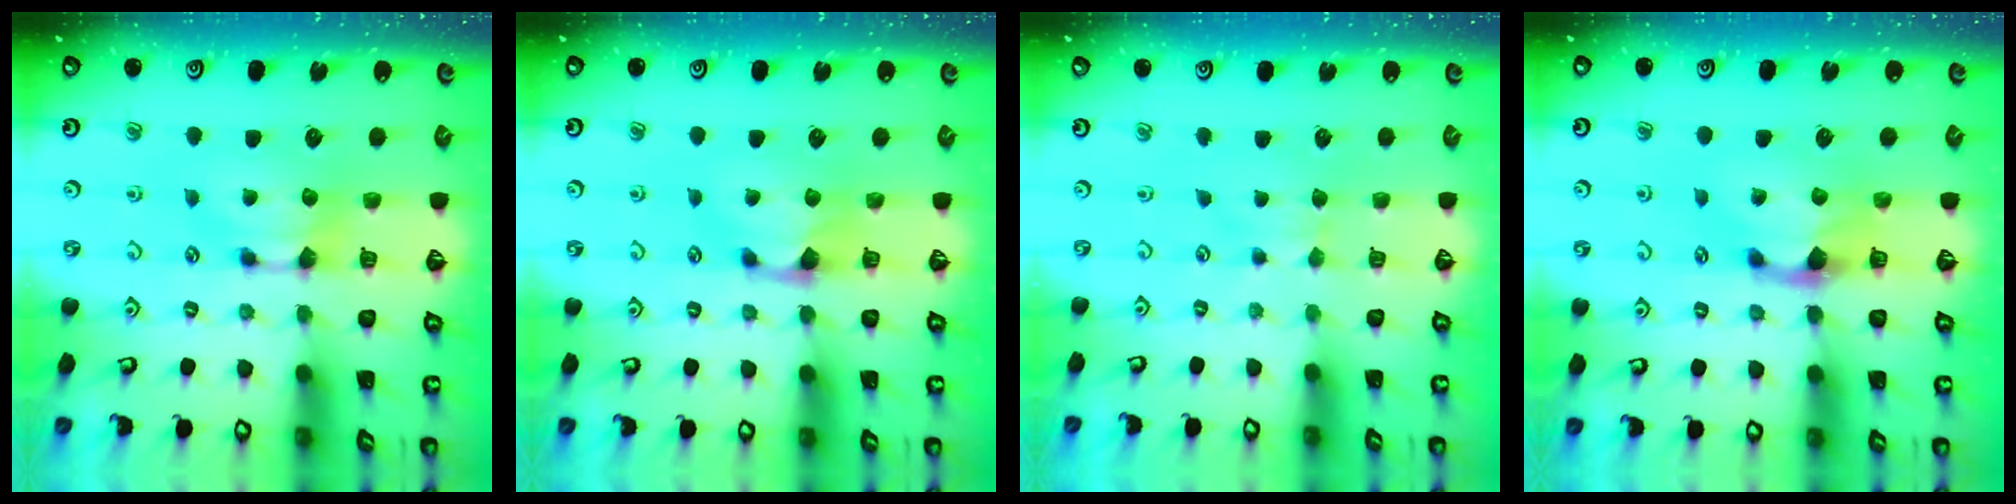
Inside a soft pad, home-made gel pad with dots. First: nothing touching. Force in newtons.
{"total": 0.9, "press": 0.4, "slide": 0.7}
{"total": 2.4, "press": 2.3, "slide": 0.4}
{"total": 2.0, "press": 1.8, "slide": 1.0}